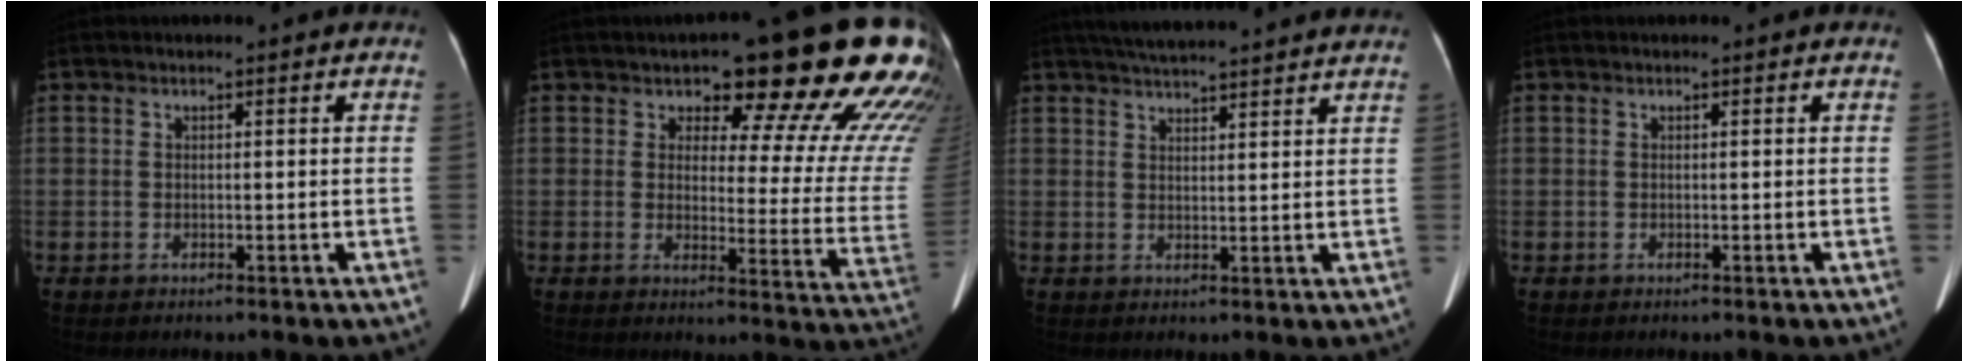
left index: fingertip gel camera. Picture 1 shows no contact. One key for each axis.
{"total": 20.6, "fx": 14.5, "fy": 5.5, "fz": 13.6, "tx": -0.162, "ty": -0.035, "tz": 0.162}
{"total": 13.2, "fx": 12.0, "fy": 0.6, "fz": 5.6, "tx": -0.093, "ty": 0.032, "tz": 0.162}
{"total": 0.0}